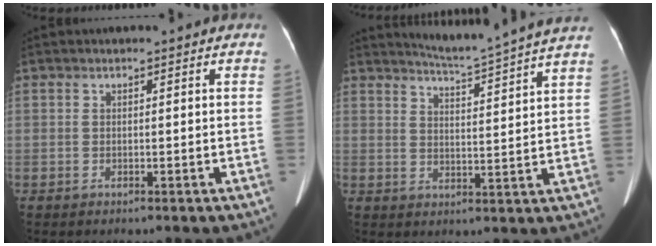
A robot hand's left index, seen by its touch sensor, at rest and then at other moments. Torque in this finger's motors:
{"motor_torque": [0.45, -1.18, 0.05, 0.00]}